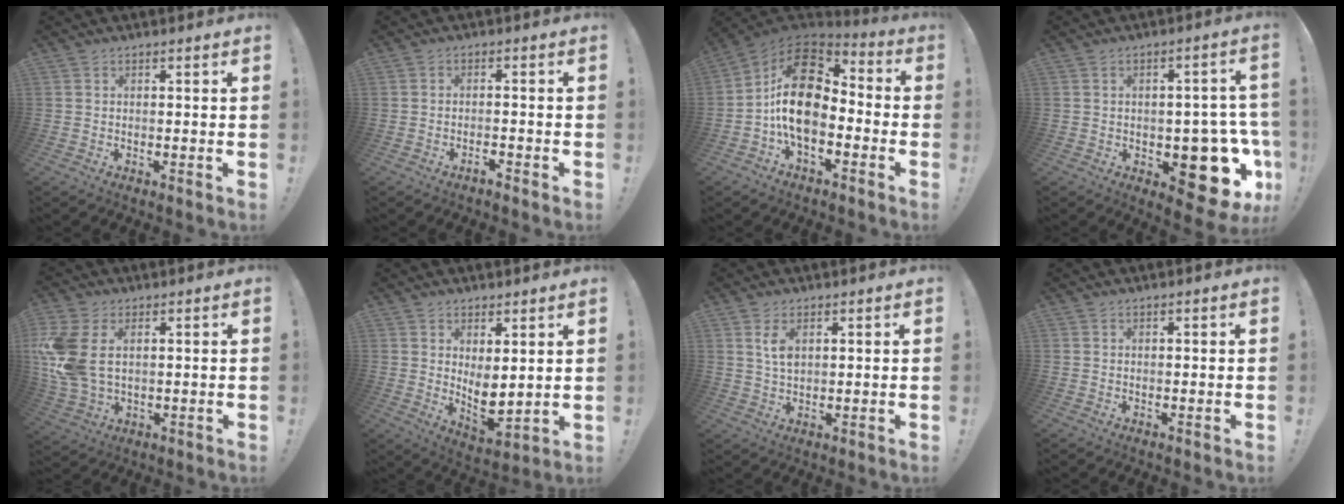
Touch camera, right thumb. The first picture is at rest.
{"total": 2.0, "force": [-1.7, 0.2, 1.1], "torque": [-0.015, 0.004, -0.028]}
{"total": 19.6, "force": [-0.4, 12.1, 15.5], "torque": [-0.286, 0.017, 0.001]}
{"total": 15.8, "force": [-4.5, 8.8, 12.3], "torque": [-0.122, 0.029, -0.053]}
{"total": 12.4, "force": [2.8, 7.9, 9.2], "torque": [-0.207, -0.010, 0.057]}
{"total": 6.6, "force": [2.5, 3.2, 5.2], "torque": [-0.059, -0.040, 0.054]}
{"total": 4.4, "force": [1.9, 2.0, 3.4], "torque": [-0.062, -0.011, 0.028]}
{"total": 0.0}